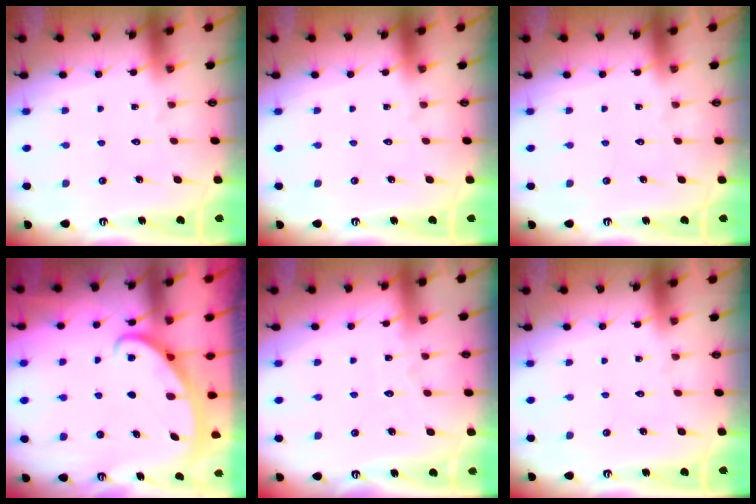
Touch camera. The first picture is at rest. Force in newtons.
{"total": 0.0}
{"total": 0.0}
{"total": 2.7, "press": 2.6, "slide": 0.4}
{"total": 2.4, "press": 2.4, "slide": 0.2}
{"total": 0.0}